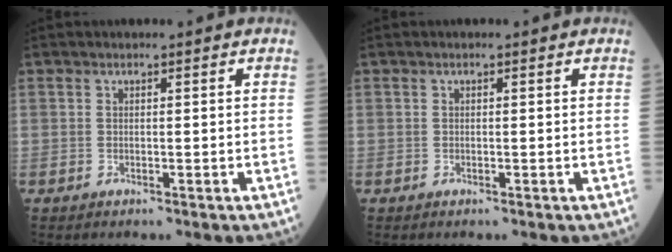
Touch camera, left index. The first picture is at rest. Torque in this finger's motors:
{"motor_torque": [0.13, 0.05, -0.01, 0.01]}